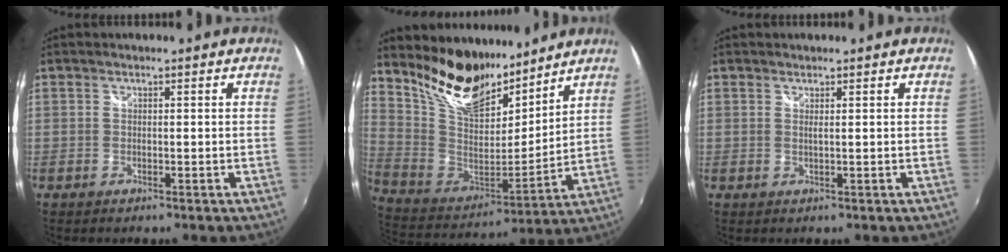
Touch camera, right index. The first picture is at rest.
{"total": 17.5, "force": [13.7, 7.2, 8.2], "torque": [-0.176, 0.001, 0.260]}
{"total": 0.6, "force": [0.5, -0.2, 0.3], "torque": [-0.003, 0.000, 0.008]}